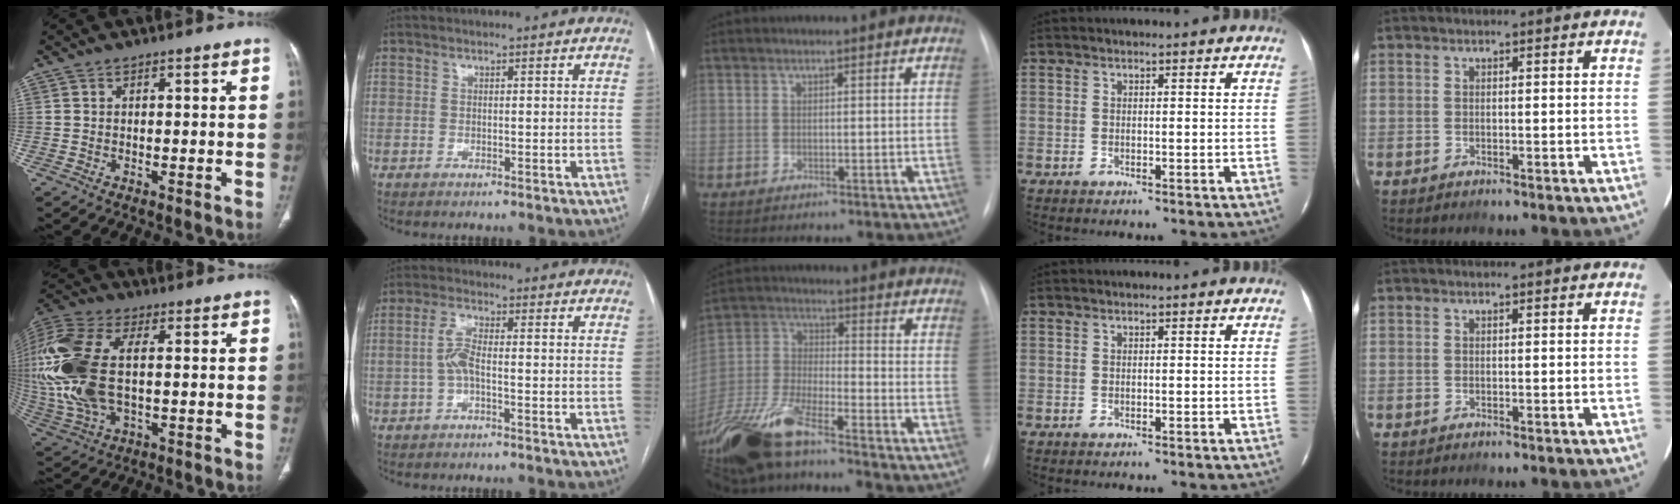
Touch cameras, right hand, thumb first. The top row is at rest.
{"thumb": {"total": 24.4, "force": [1.3, 13.3, 20.5], "torque": [-0.514, 0.004, 0.031]}, "index": {"total": 3.8, "force": [-0.7, 1.0, 3.6], "torque": [-0.077, 0.008, -0.015]}, "middle": {"total": 14.9, "force": [-11.1, 2.9, 9.4], "torque": [-0.211, -0.018, -0.209]}}